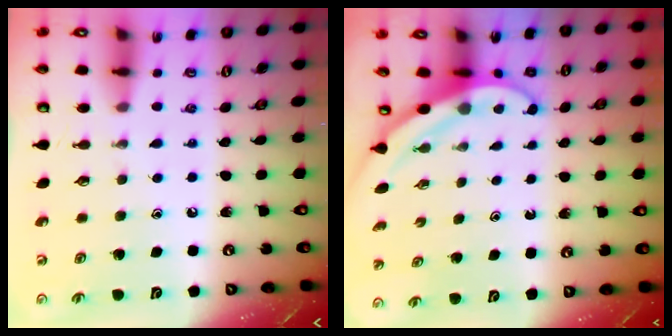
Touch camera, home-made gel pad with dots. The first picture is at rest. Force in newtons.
{"total": 3.6, "press": 3.6, "slide": 0.2}